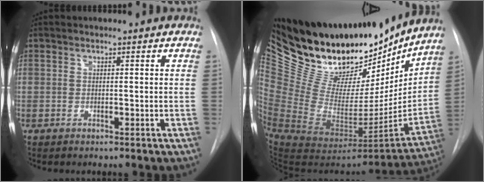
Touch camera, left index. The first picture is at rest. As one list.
[{"total": 30.0, "force": [26.0, 10.2, 10.9], "torque": [-0.202, -0.017, 0.414]}]